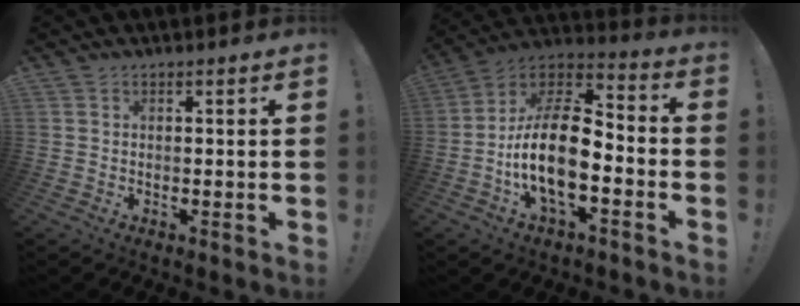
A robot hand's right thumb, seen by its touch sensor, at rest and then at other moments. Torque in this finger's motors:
{"motor_torque": [0.23, 0.78, 1.92, -0.85, 0.38]}